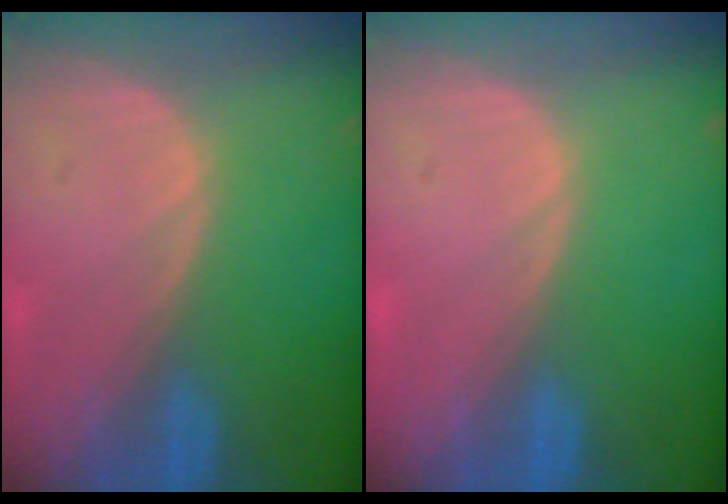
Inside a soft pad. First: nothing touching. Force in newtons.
{"total": 0.0}